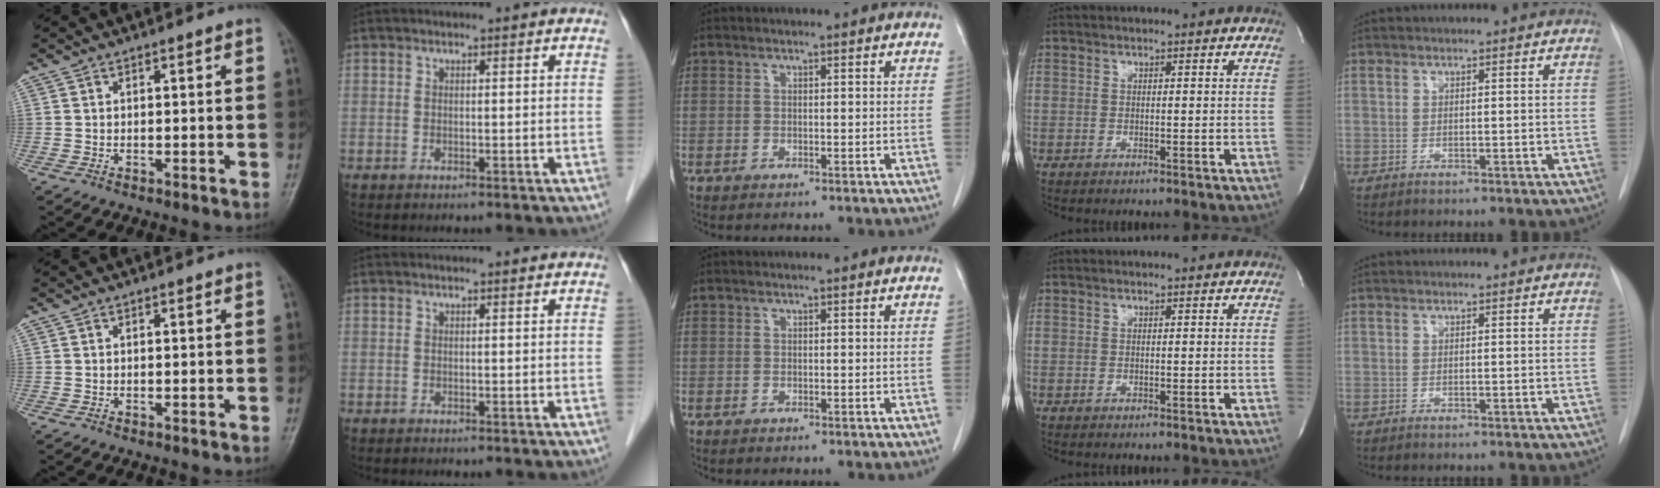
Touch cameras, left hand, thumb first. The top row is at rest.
{}